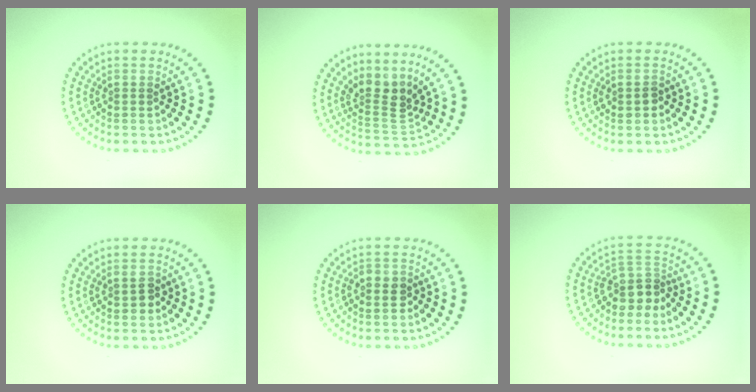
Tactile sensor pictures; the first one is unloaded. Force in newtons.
{"total": 3.2, "press": 2.4, "slide": 2.0}
{"total": 1.2, "press": 1.2, "slide": 0.1}
{"total": 1.5, "press": 1.5, "slide": 0.1}
{"total": 1.3, "press": 1.3, "slide": 0.4}
{"total": 3.0, "press": 2.2, "slide": 2.0}